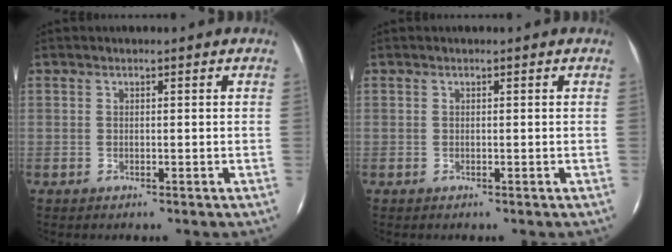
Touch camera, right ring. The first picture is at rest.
{"total": 0.0}